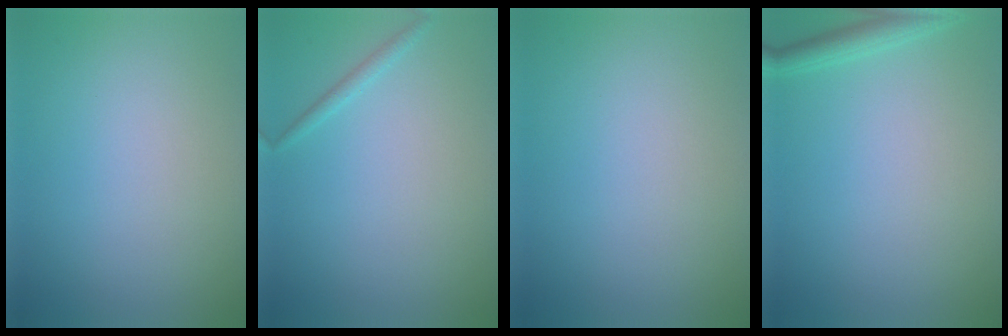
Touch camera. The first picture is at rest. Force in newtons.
{"total": 0.8, "press": 0.8, "slide": 0.0}
{"total": 0.0}
{"total": 1.9, "press": 1.9, "slide": 0.1}